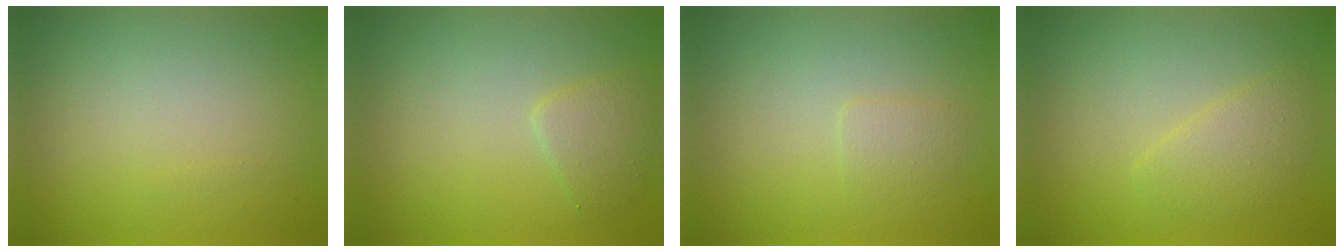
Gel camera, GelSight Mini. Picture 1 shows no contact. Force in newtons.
{"total": 2.0, "press": 2.0, "slide": 0.1}
{"total": 1.2, "press": 1.2, "slide": 0.1}
{"total": 2.4, "press": 2.4, "slide": 0.1}